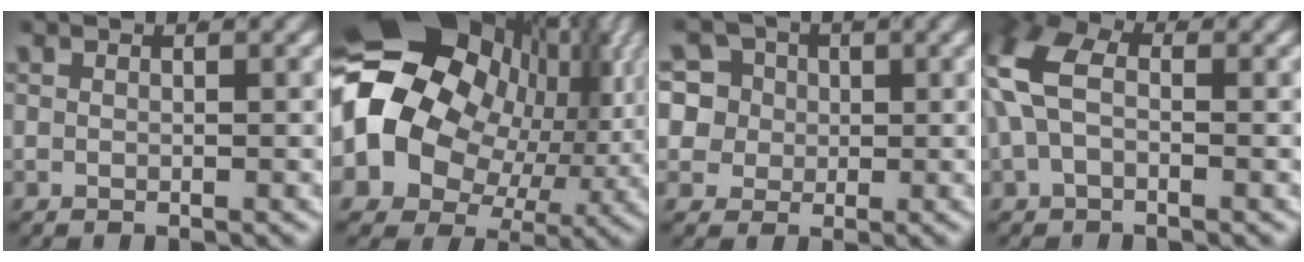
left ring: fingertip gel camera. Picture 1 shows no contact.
{"total": 25.0, "force": [3.6, 19.3, 15.4], "torque": [-0.282, -0.028, 0.045]}
{"total": 9.8, "force": [0.2, 9.1, 3.5], "torque": [-0.105, -0.036, 0.007]}
{"total": 4.9, "force": [0.6, 3.2, 3.6], "torque": [-0.099, 0.001, 0.011]}